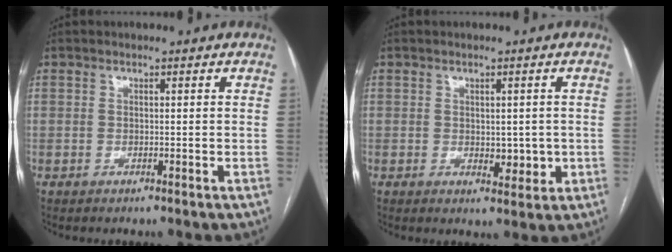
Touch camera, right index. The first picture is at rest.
{"total": 3.6, "force": [-0.3, 2.0, 3.0], "torque": [-0.038, -0.002, 0.006]}